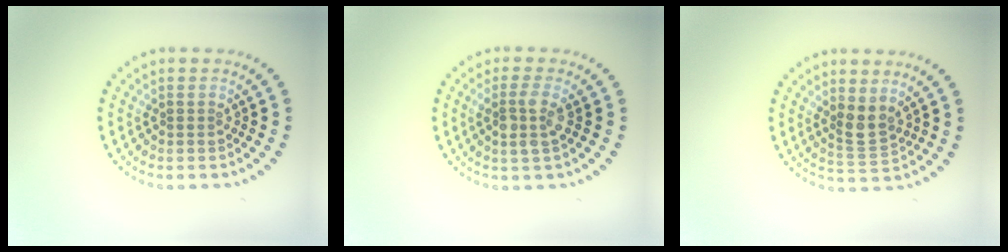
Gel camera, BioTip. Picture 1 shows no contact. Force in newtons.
{"total": 2.3, "press": 2.0, "slide": 1.1}
{"total": 2.3, "press": 1.9, "slide": 1.4}